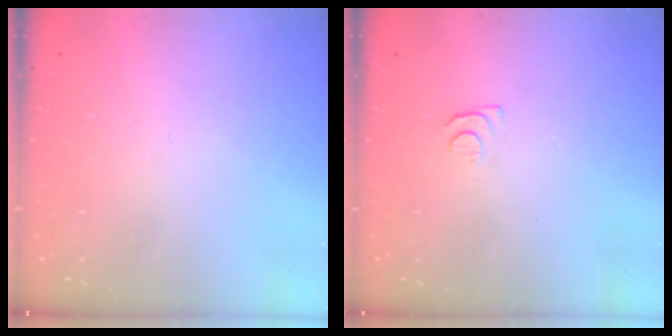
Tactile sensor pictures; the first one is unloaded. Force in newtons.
{"total": 4.4, "press": 4.4, "slide": 0.6}